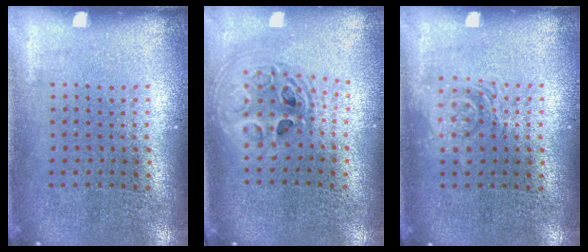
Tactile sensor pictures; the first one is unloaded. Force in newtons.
{"total": 2.1, "press": 1.7, "slide": 1.3}
{"total": 1.1, "press": 1.1, "slide": 0.2}